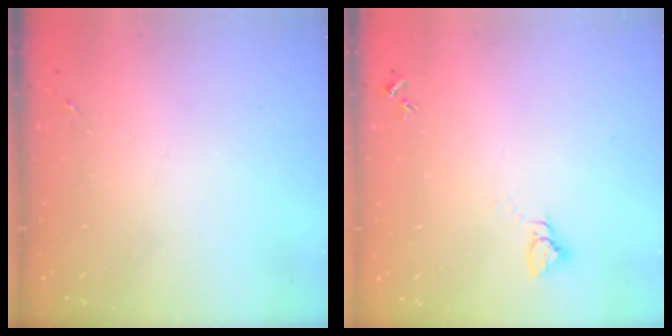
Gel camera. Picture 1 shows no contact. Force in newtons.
{"total": 2.8, "press": 2.8, "slide": 0.1}